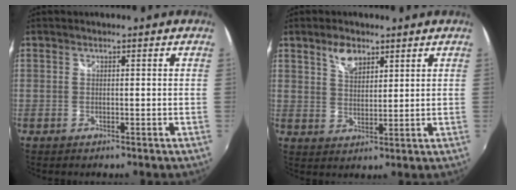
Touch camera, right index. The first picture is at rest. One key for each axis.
{"total": 5.1, "fx": 3.3, "fy": 2.6, "fz": 2.9, "tx": -0.045, "ty": 0.007, "tz": 0.060}